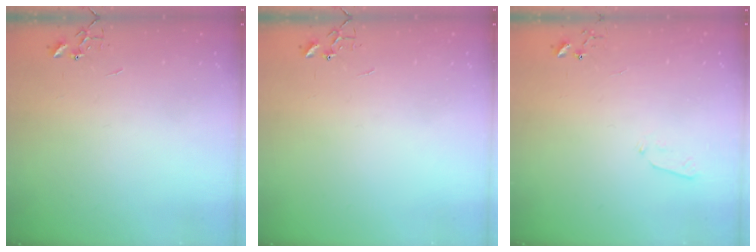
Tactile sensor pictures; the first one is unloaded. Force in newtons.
{"total": 0.0}
{"total": 3.8, "press": 3.8, "slide": 0.5}